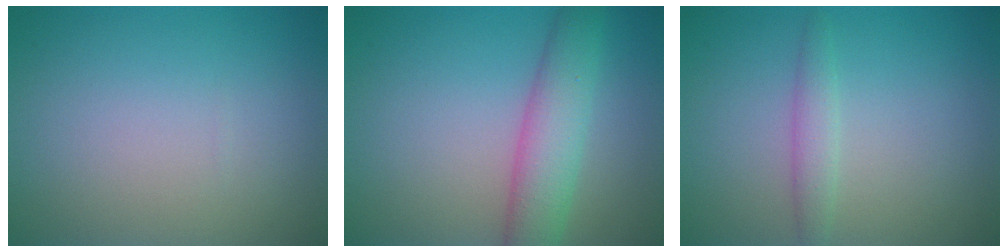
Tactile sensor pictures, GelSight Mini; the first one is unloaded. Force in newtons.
{"total": 5.0, "press": 5.0, "slide": 0.2}
{"total": 1.7, "press": 1.7, "slide": 0.1}